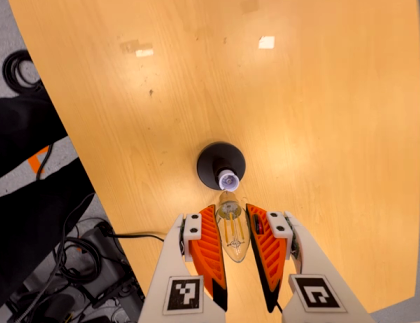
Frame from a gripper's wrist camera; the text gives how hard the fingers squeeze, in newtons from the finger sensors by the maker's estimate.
{"total": 15.5, "left": 17.4, "right": 13.6}